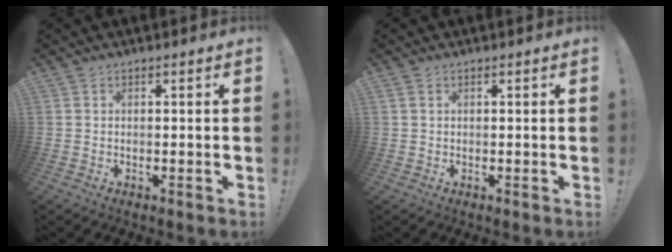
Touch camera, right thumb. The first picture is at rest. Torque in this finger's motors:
{"motor_torque": [0.17, -0.16, -0.01, 0.10, -0.14]}